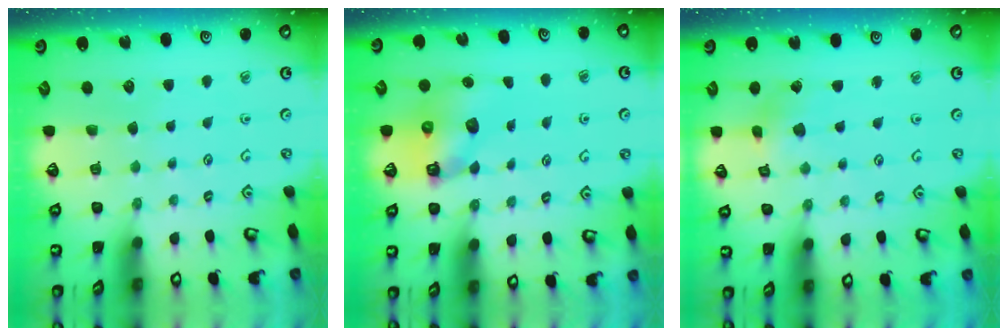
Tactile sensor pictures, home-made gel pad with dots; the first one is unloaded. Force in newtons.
{"total": 7.1, "press": 7.0, "slide": 1.0}
{"total": 2.8, "press": 2.8, "slide": 0.3}